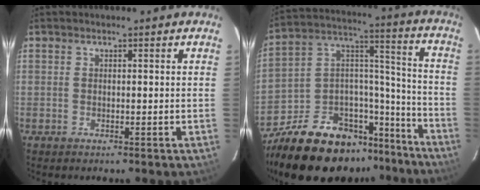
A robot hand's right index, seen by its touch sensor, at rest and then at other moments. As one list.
[{"total": 26.0, "force": [-19.4, 12.7, 11.9], "torque": [-0.221, 0.070, -0.280]}]